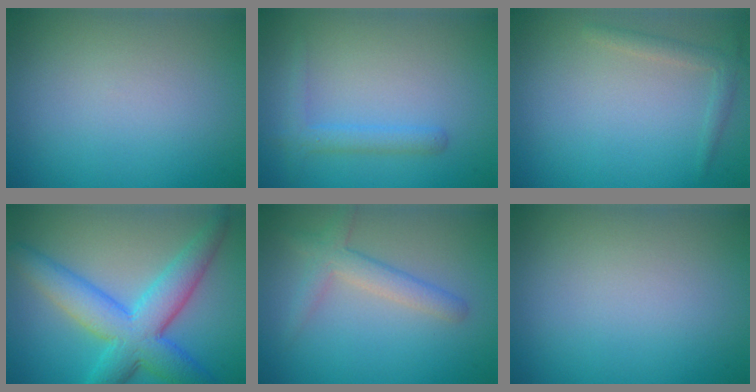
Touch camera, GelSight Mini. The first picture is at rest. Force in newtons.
{"total": 1.9, "press": 1.9, "slide": 0.1}
{"total": 1.5, "press": 1.5, "slide": 0.1}
{"total": 7.9, "press": 7.9, "slide": 0.3}
{"total": 2.7, "press": 2.7, "slide": 0.1}
{"total": 0.0}